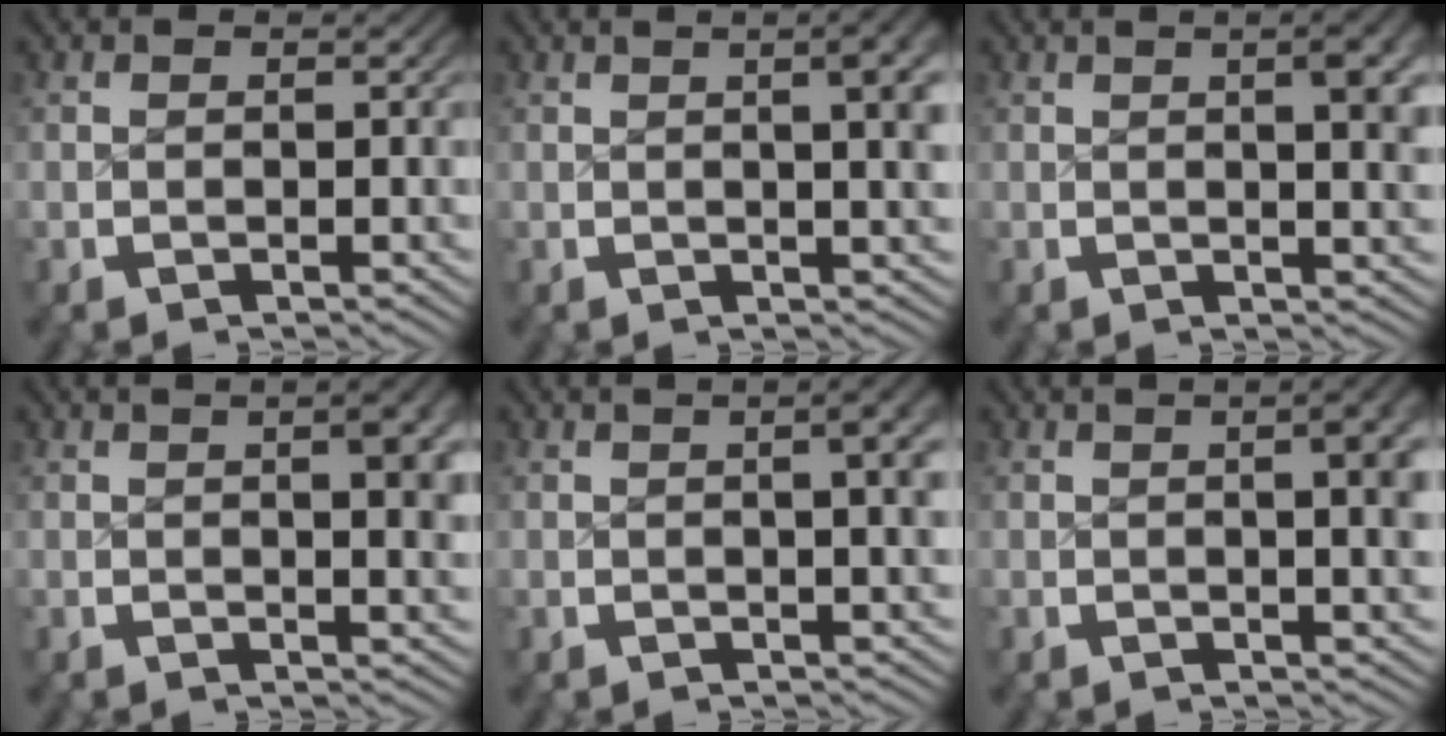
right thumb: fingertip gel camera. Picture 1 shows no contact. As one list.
[{"total": 6.1, "force": [1.7, 2.2, 5.4], "torque": [-0.048, 0.015, 0.020]}, {"total": 4.6, "force": [1.3, 1.5, 4.1], "torque": [-0.040, 0.004, 0.019]}, {"total": 4.4, "force": [1.2, 1.4, 4.1], "torque": [-0.040, 0.003, 0.018]}, {"total": 5.3, "force": [1.4, 1.9, 4.8], "torque": [-0.041, 0.017, 0.016]}, {"total": 5.9, "force": [1.3, 2.2, 5.3], "torque": [-0.048, 0.012, 0.016]}]